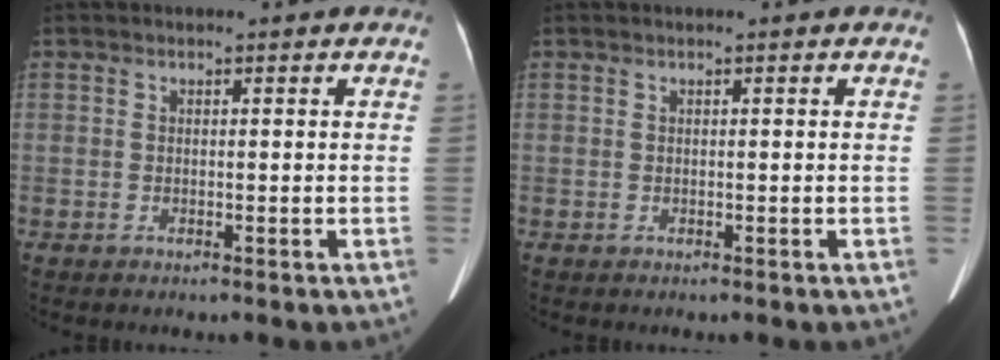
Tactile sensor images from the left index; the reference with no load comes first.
{"total": 0.0}